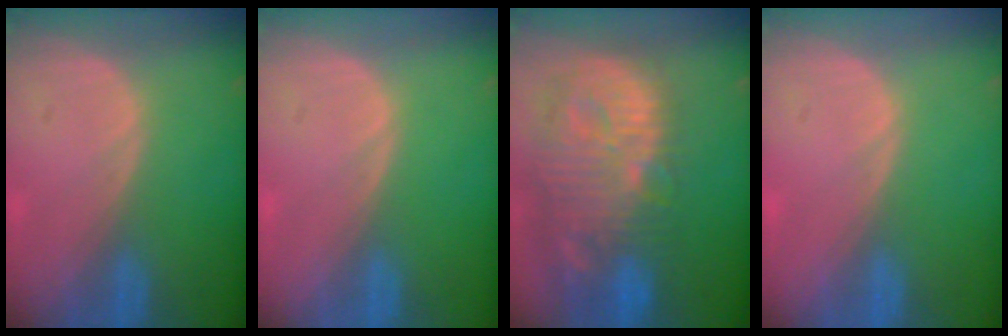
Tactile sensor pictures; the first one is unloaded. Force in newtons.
{"total": 0.0}
{"total": 14.2, "press": 12.4, "slide": 6.9}
{"total": 0.0}